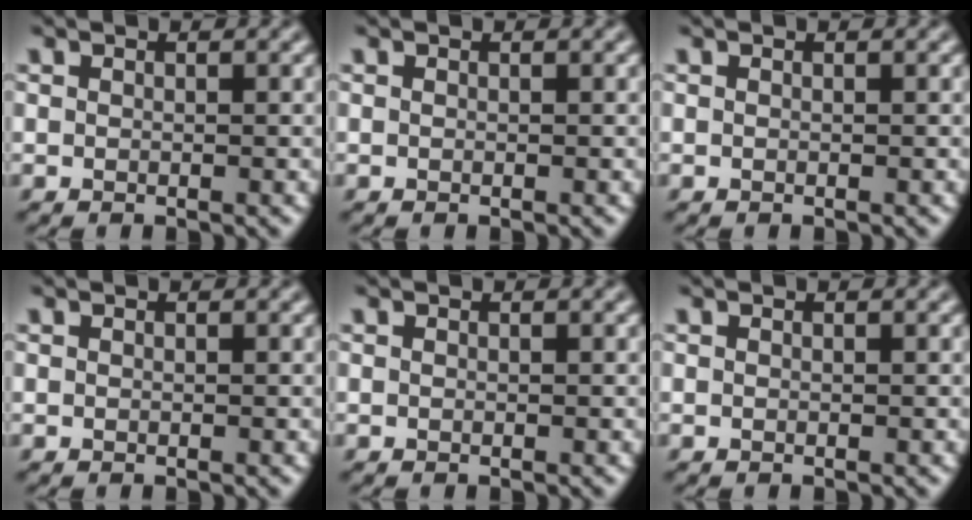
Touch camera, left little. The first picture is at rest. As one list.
[{"total": 0.0}, {"total": 0.0}, {"total": 0.0}, {"total": 0.0}, {"total": 0.0}]